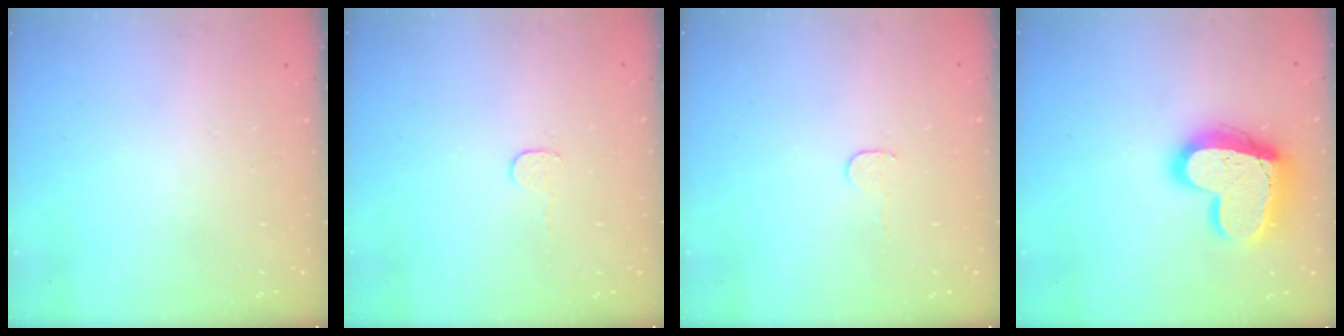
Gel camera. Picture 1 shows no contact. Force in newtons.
{"total": 3.0, "press": 3.0, "slide": 0.3}
{"total": 2.7, "press": 2.7, "slide": 0.2}
{"total": 19.3, "press": 19.2, "slide": 2.0}